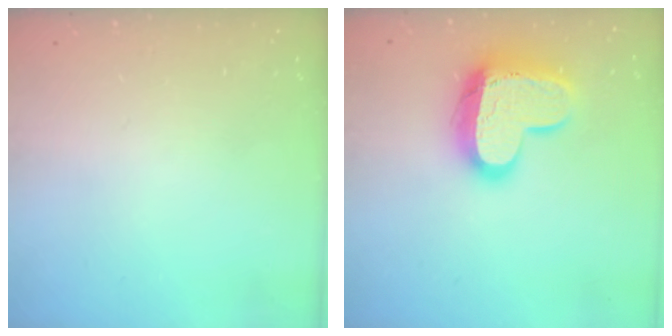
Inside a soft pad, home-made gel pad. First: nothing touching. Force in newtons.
{"total": 16.3, "press": 16.3, "slide": 1.0}